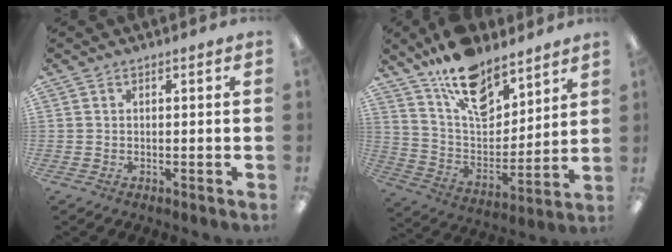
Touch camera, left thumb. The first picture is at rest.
{"total": 16.2, "force": [12.2, 7.7, 7.5], "torque": [-0.131, -0.081, 0.220]}